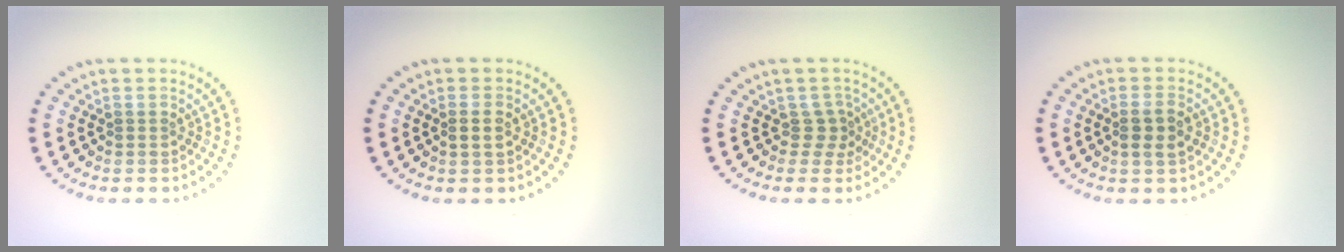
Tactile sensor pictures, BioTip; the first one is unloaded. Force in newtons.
{"total": 1.1, "press": 1.1, "slide": 0.4}
{"total": 1.9, "press": 1.3, "slide": 1.5}
{"total": 2.0, "press": 1.9, "slide": 0.7}